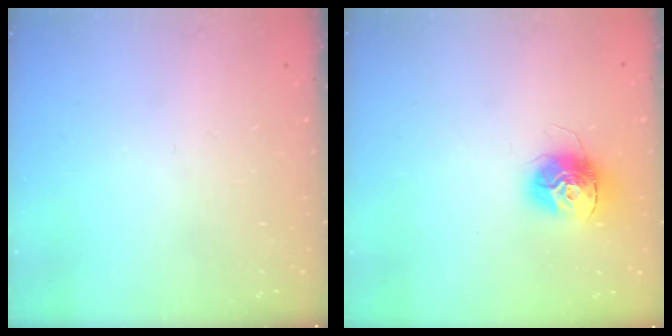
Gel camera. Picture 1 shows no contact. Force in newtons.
{"total": 13.6, "press": 13.5, "slide": 1.3}